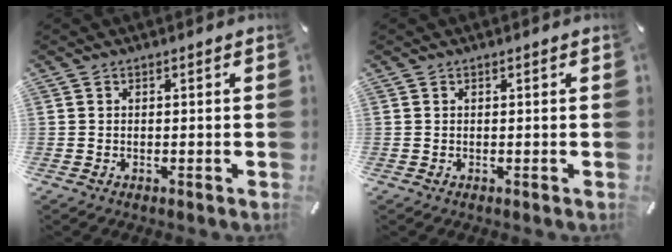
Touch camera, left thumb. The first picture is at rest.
{"total": 0.0}